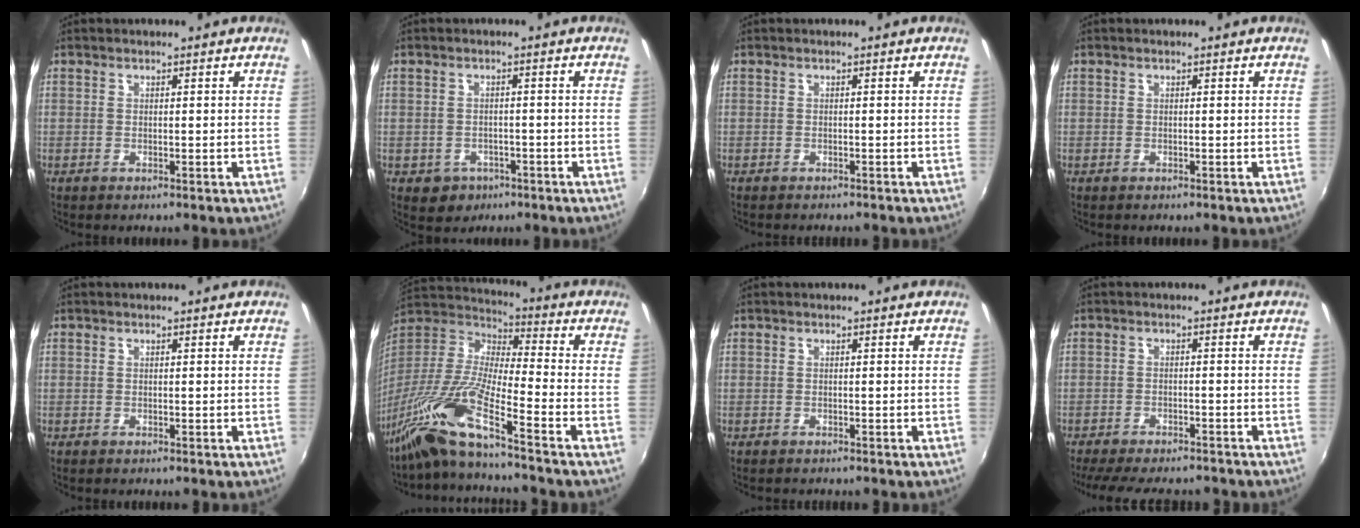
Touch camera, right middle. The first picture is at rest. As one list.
[{"total": 4.7, "force": [-2.1, 4.0, 1.3], "torque": [-0.037, -0.002, -0.023]}, {"total": 1.5, "force": [-1.4, 0.4, 0.4], "torque": [-0.012, -0.010, -0.021]}, {"total": 0.0}, {"total": 0.0}, {"total": 15.1, "force": [-11.3, -0.4, 10.1], "torque": [-0.187, -0.025, -0.224]}, {"total": 1.3, "force": [-1.2, 0.4, 0.2], "torque": [-0.010, -0.008, -0.019]}, {"total": 13.3, "force": [-11.5, 3.6, 5.8], "torque": [-0.126, -0.025, -0.169]}]